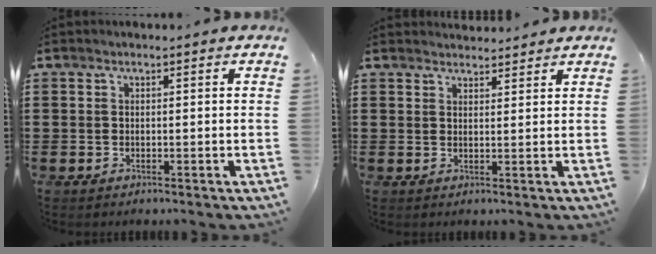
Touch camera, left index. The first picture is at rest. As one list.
[{"total": 2.0, "force": [2.0, 0.3, 0.0], "torque": [-0.004, -0.001, 0.040]}]